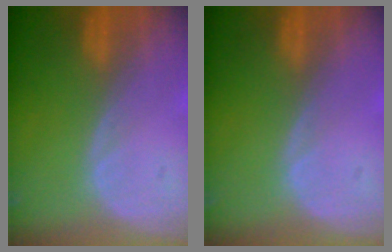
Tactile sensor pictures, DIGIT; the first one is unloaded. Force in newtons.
{"total": 0.0}